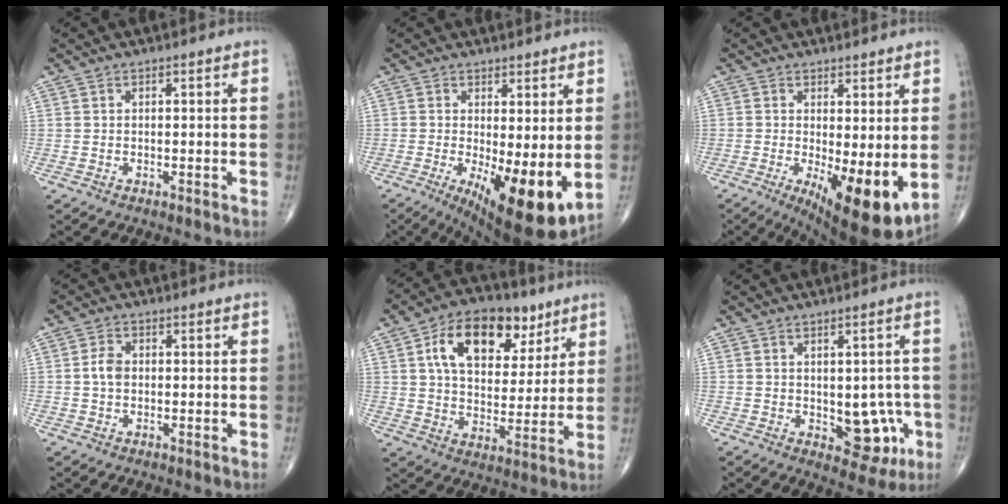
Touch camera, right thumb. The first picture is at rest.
{"total": 13.0, "force": [-1.7, 4.3, 12.1], "torque": [-0.181, -0.031, -0.013]}
{"total": 11.6, "force": [-1.4, 3.7, 10.9], "torque": [-0.162, -0.030, -0.011]}
{"total": 3.1, "force": [0.0, 2.2, 2.2], "torque": [-0.041, 0.006, -0.005]}
{"total": 17.6, "force": [7.7, 10.5, 11.9], "torque": [-0.154, -0.013, 0.128]}
{"total": 8.4, "force": [-1.6, 5.1, 6.4], "torque": [-0.039, 0.000, -0.009]}